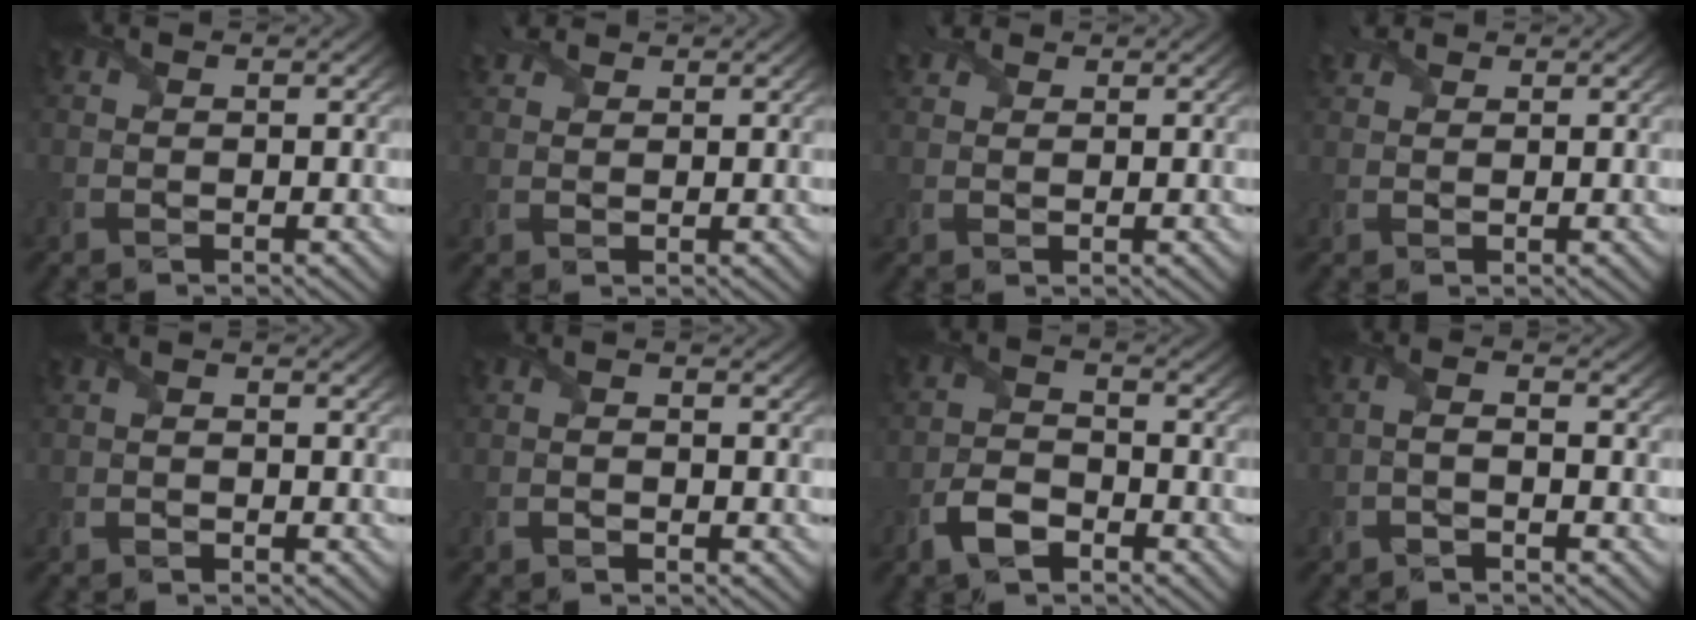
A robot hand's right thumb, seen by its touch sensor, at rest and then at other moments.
{"total": 2.6, "force": [2.0, 1.3, 1.0], "torque": [-0.029, 0.012, 0.042]}
{"total": 2.2, "force": [1.7, 1.2, 0.7], "torque": [-0.021, 0.010, 0.036]}
{"total": 2.3, "force": [1.8, 1.2, 0.8], "torque": [-0.023, 0.011, 0.037]}
{"total": 0.8, "force": [-0.5, 0.5, 0.4], "torque": [-0.009, 0.000, -0.009]}
{"total": 0.8, "force": [-0.5, 0.2, 0.6], "torque": [-0.014, 0.000, -0.010]}
{"total": 4.7, "force": [-2.9, 2.3, 2.9], "torque": [-0.064, -0.002, -0.066]}
{"total": 1.7, "force": [-1.0, 0.3, 1.3], "torque": [-0.029, 0.005, -0.026]}